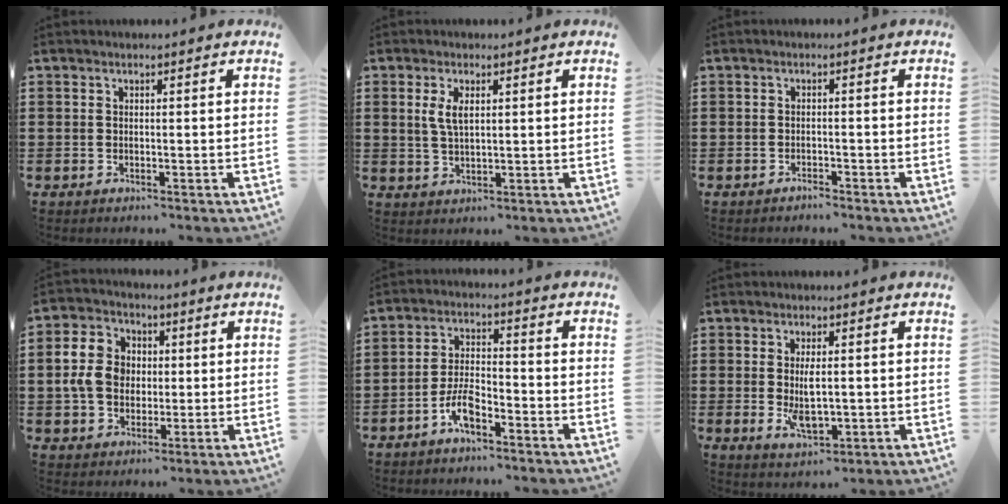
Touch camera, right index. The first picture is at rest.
{"total": 3.5, "force": [1.0, 1.4, 3.0], "torque": [-0.064, 0.006, 0.017]}
{"total": 1.1, "force": [-1.1, 0.1, 0.1], "torque": [-0.005, 0.001, -0.023]}
{"total": 8.1, "force": [0.1, 6.6, 4.6], "torque": [-0.124, 0.015, -0.003]}
{"total": 5.6, "force": [-3.5, 1.9, 3.9], "torque": [-0.091, 0.002, -0.072]}
{"total": 5.1, "force": [-0.1, 2.1, 4.6], "torque": [-0.099, -0.002, -0.005]}